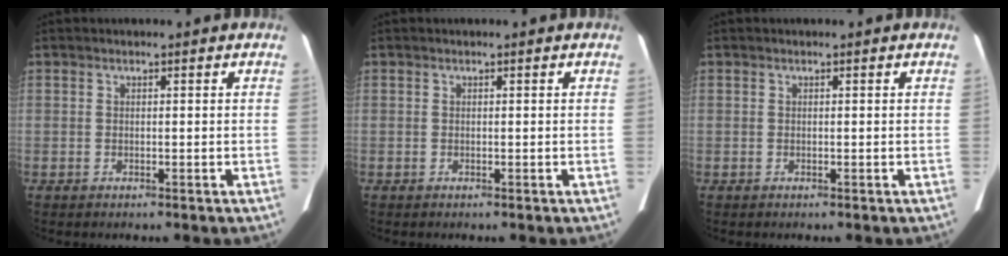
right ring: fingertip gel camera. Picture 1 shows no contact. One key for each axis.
{"total": 0.0}
{"total": 0.0}